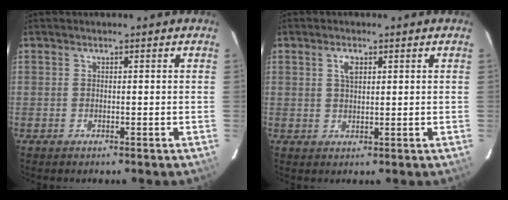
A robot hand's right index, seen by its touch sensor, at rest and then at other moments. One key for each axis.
{"total": 2.6, "fx": 1.1, "fy": 1.3, "fz": 2.0, "tx": -0.037, "ty": 0.005, "tz": 0.021}